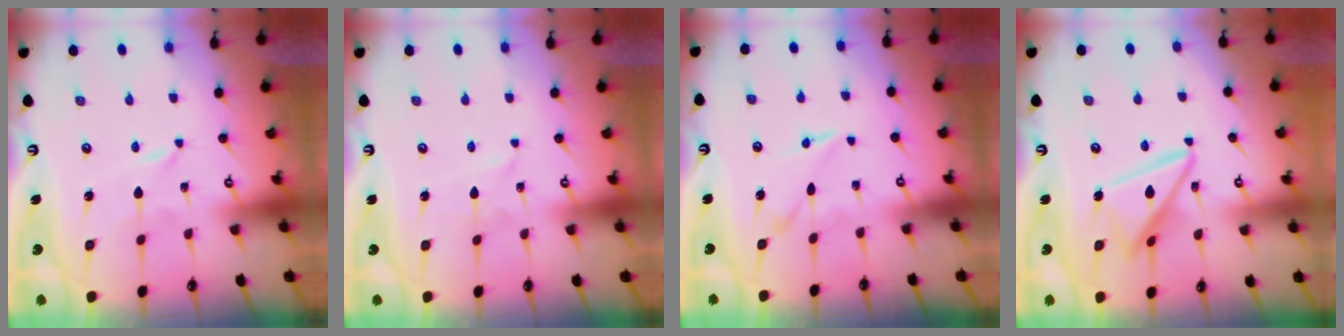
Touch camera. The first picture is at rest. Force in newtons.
{"total": 1.9, "press": 1.9, "slide": 0.3}
{"total": 5.5, "press": 5.4, "slide": 0.7}
{"total": 14.3, "press": 14.2, "slide": 1.5}